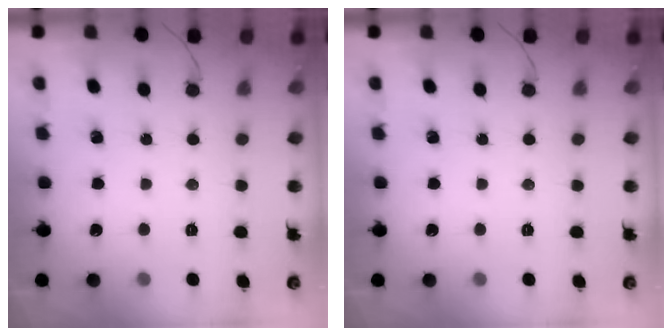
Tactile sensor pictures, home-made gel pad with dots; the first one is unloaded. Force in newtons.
{"total": 0.0}